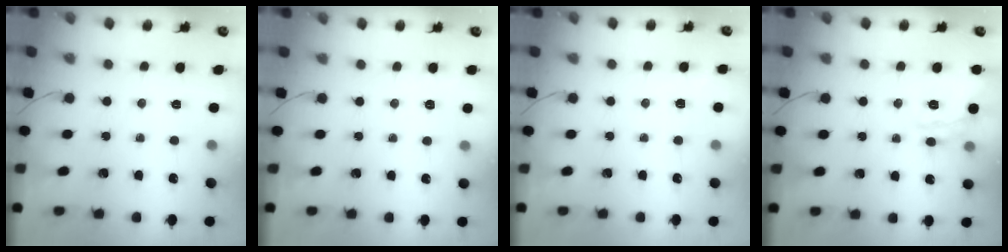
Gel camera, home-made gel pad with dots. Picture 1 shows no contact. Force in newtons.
{"total": 1.5, "press": 0.4, "slide": 1.4}
{"total": 5.0, "press": 4.8, "slide": 1.4}
{"total": 12.4, "press": 12.4, "slide": 0.5}